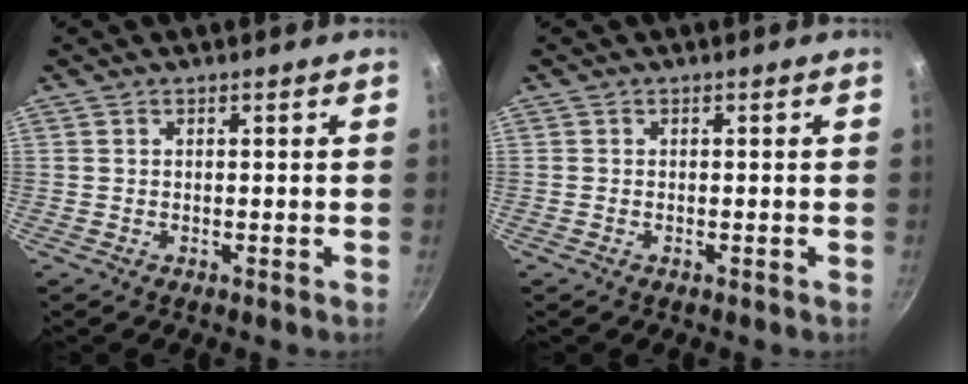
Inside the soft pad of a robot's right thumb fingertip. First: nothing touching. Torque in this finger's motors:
{"motor_torque": [-0.62, -0.29, -0.51, 0.31, 0.00]}